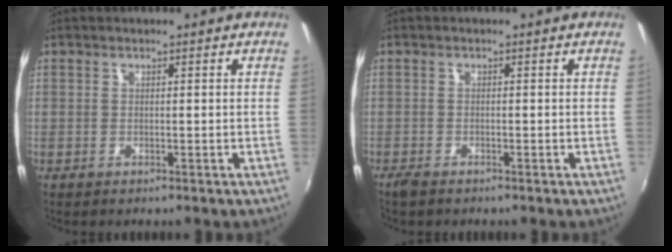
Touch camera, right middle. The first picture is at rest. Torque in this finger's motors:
{"motor_torque": [0.37, -0.38, 0.13, 0.08]}